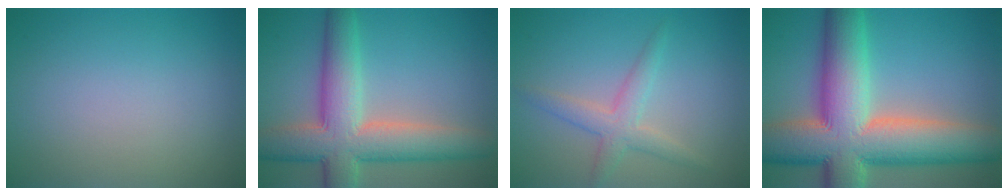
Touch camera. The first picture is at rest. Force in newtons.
{"total": 9.0, "press": 9.0, "slide": 0.4}
{"total": 2.8, "press": 2.8, "slide": 0.1}
{"total": 15.1, "press": 15.1, "slide": 1.0}